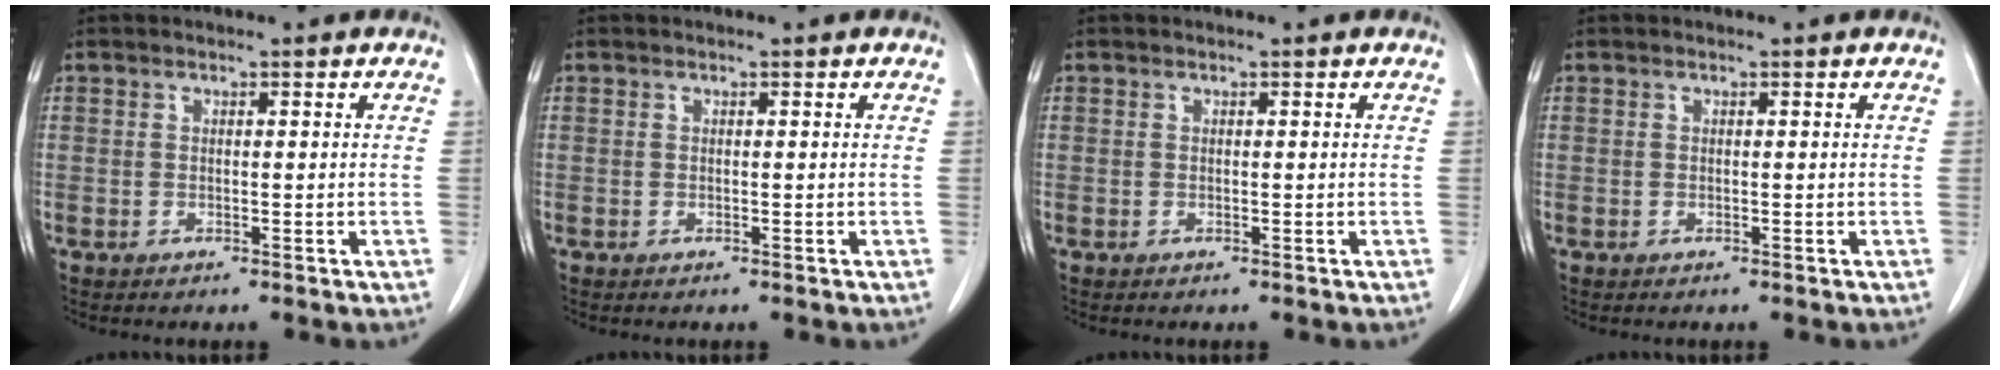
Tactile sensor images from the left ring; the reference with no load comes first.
{"total": 0.0}
{"total": 0.0}
{"total": 0.0}